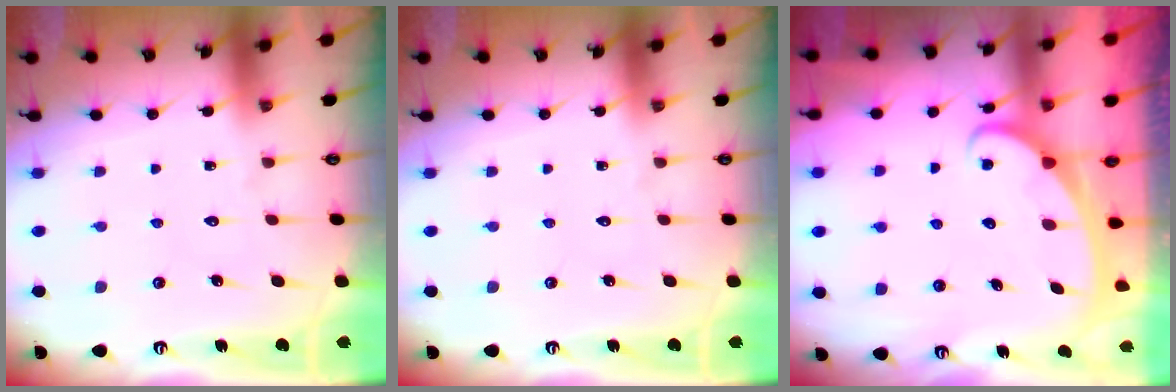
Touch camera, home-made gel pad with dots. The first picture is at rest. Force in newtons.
{"total": 0.0}
{"total": 2.3, "press": 2.3, "slide": 0.4}